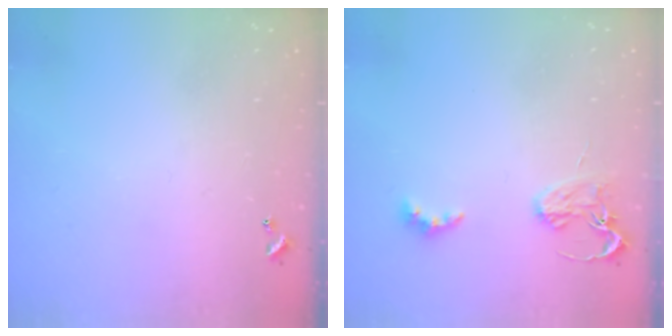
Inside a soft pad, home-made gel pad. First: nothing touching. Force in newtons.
{"total": 2.9, "press": 2.8, "slide": 0.6}